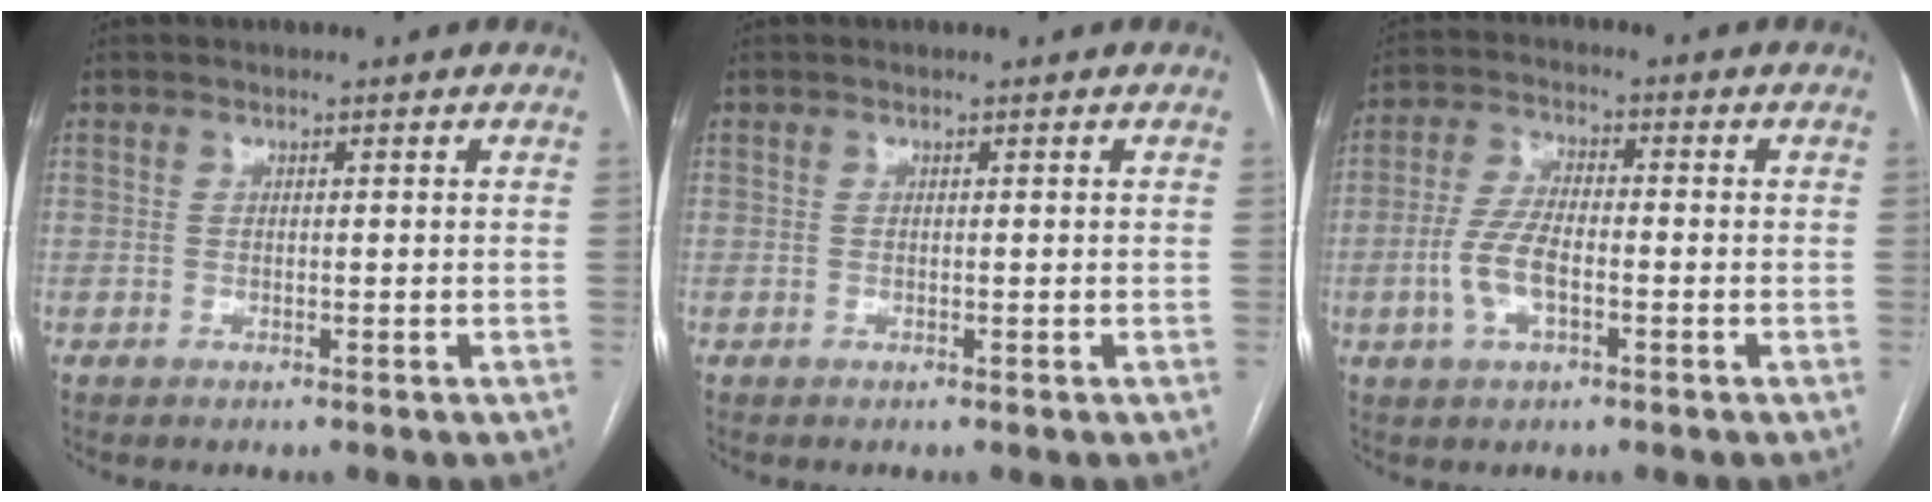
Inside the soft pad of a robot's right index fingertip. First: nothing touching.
{"total": 0.0}
{"total": 6.7, "force": [-1.7, 2.7, 5.8], "torque": [-0.134, 0.006, -0.033]}